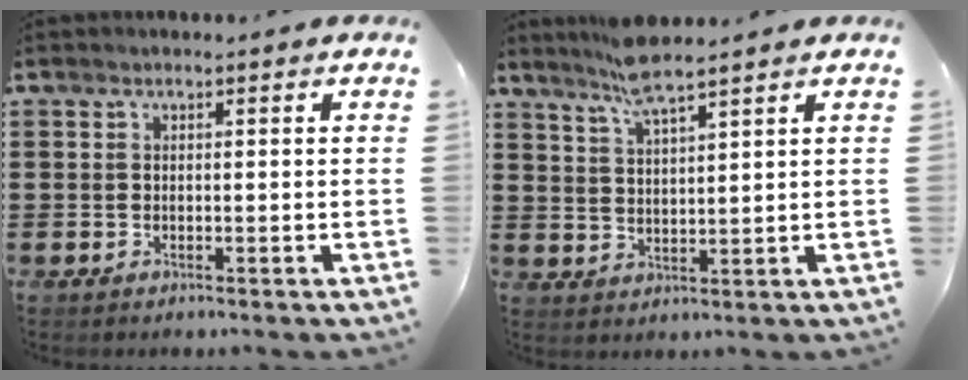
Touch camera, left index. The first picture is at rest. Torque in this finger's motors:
{"motor_torque": [1.10, -1.04, 0.62, 0.21]}